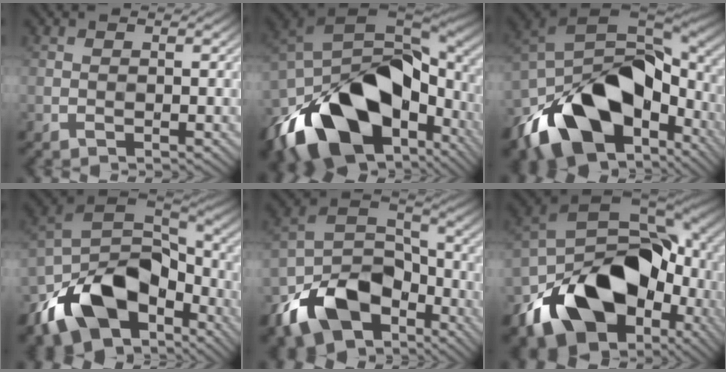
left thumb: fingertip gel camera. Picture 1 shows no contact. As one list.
[{"total": 18.9, "force": [-6.4, 11.0, 14.0], "torque": [-0.292, -0.033, -0.090]}, {"total": 17.4, "force": [-6.3, 10.3, 12.6], "torque": [-0.251, -0.025, -0.099]}, {"total": 15.6, "force": [-7.0, 9.6, 10.1], "torque": [-0.211, -0.039, -0.121]}, {"total": 14.1, "force": [-7.3, 8.8, 8.3], "torque": [-0.195, -0.039, -0.127]}, {"total": 18.0, "force": [-5.7, 12.1, 12.1], "torque": [-0.231, -0.036, -0.091]}]